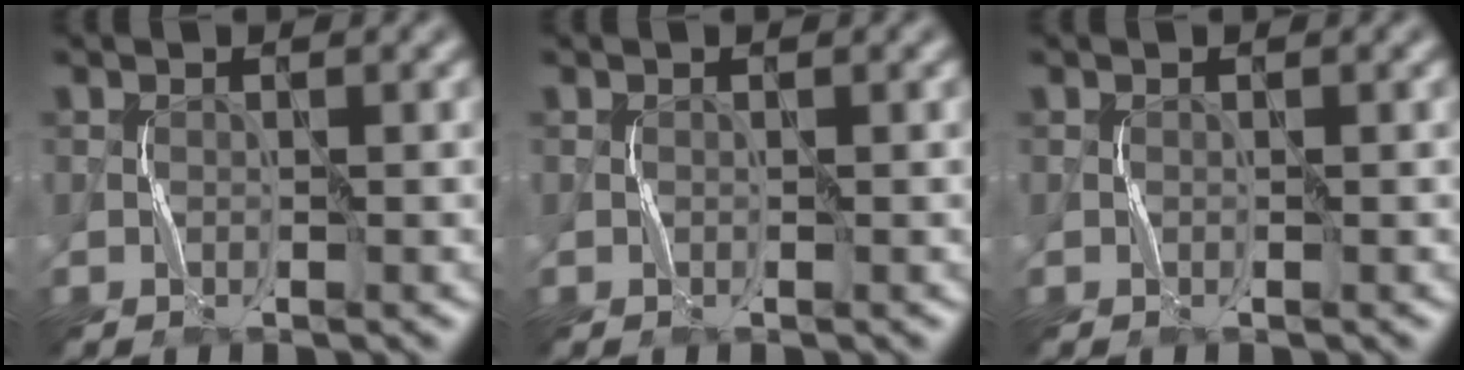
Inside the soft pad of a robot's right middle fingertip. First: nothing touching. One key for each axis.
{"total": 0.0}
{"total": 0.0}